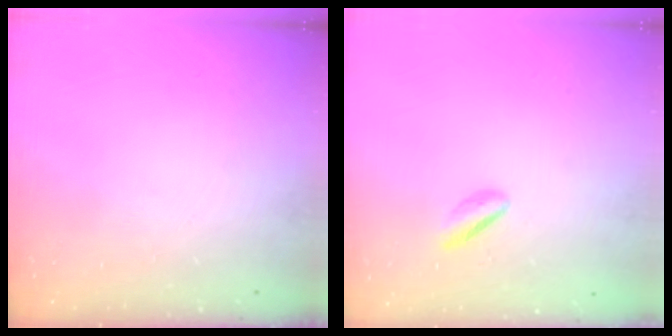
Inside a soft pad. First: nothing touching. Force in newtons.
{"total": 1.6, "press": 1.3, "slide": 0.8}